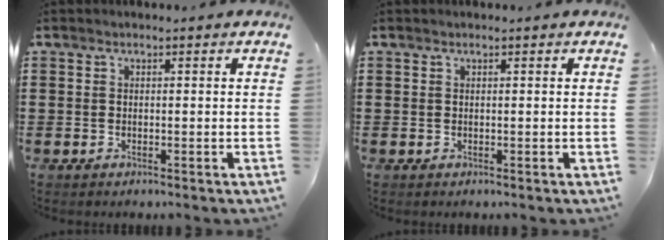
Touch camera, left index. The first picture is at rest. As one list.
[{"total": 0.0}]